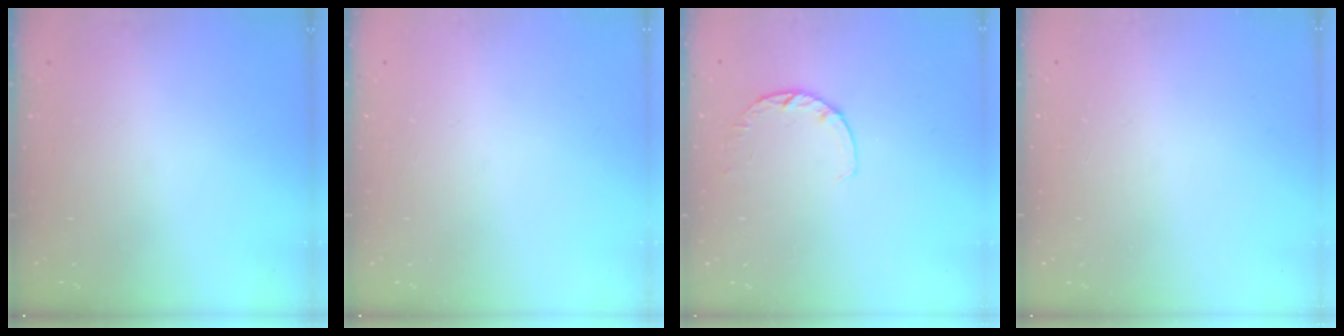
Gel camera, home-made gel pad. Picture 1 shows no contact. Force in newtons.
{"total": 0.0}
{"total": 3.0, "press": 2.9, "slide": 0.4}
{"total": 2.2, "press": 2.2, "slide": 0.1}